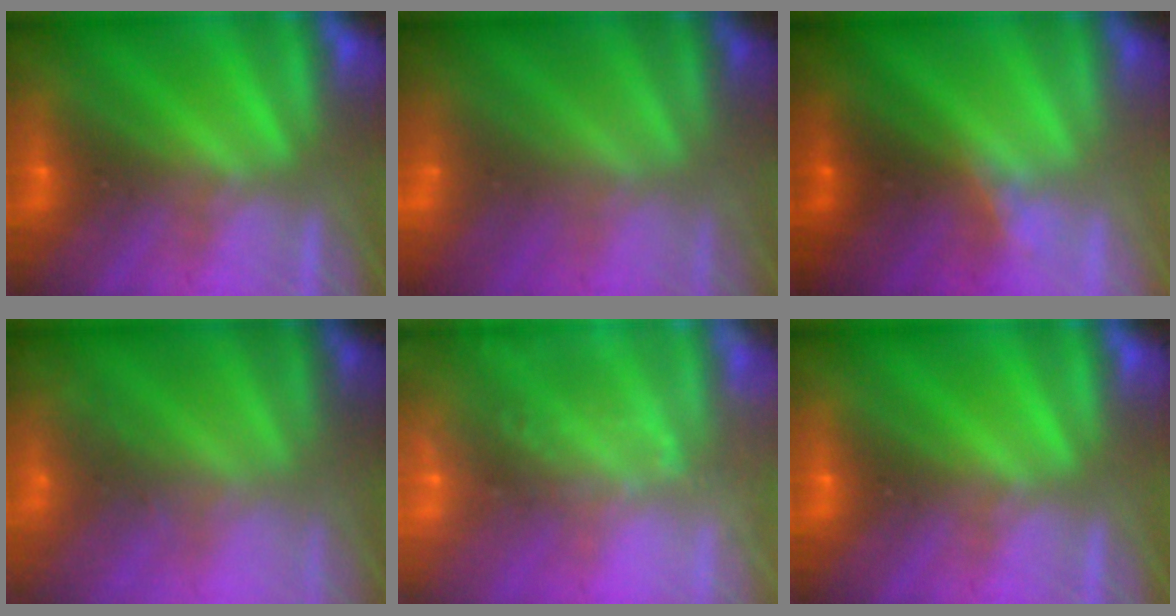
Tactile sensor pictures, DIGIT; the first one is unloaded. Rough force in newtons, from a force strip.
{"total": 3.2}
{"total": 1.5}
{"total": 7.6}
{"total": 7.2}
{"total": 0.0}